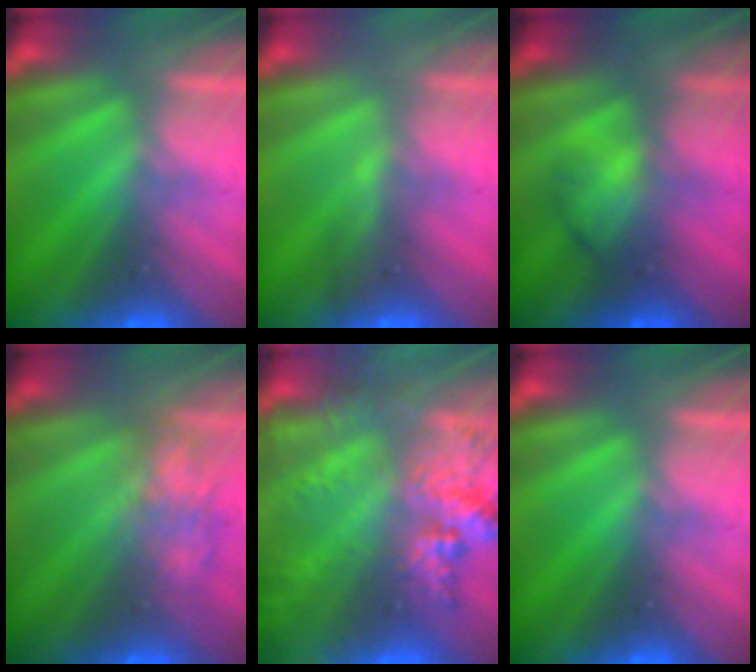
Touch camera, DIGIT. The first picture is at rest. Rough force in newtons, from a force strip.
{"total": 3.3}
{"total": 2.0}
{"total": 4.8}
{"total": 9.0}
{"total": 0.0}